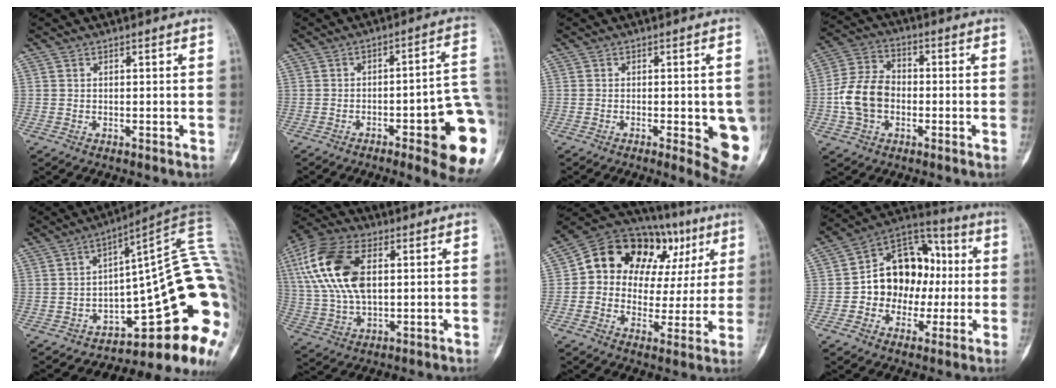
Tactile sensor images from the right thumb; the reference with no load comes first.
{"total": 18.0, "force": [-5.7, 4.0, 16.6], "torque": [-0.162, 0.031, -0.065]}
{"total": 10.1, "force": [-2.0, 2.8, 9.5], "torque": [-0.100, -0.012, -0.017]}
{"total": 10.6, "force": [-1.8, 7.9, 6.9], "torque": [-0.129, 0.030, -0.040]}
{"total": 28.7, "force": [-3.3, 10.1, 26.6], "torque": [-0.282, 0.035, -0.028]}
{"total": 17.4, "force": [4.5, 9.3, 14.0], "torque": [-0.294, 0.005, 0.081]}
{"total": 21.4, "force": [6.5, 15.1, 13.7], "torque": [-0.141, 0.039, 0.099]}
{"total": 16.8, "force": [-0.3, 13.2, 10.3], "torque": [-0.101, 0.039, -0.011]}